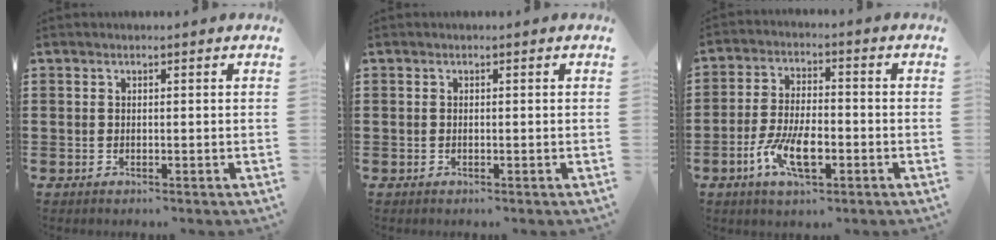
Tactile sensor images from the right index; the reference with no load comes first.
{"total": 0.0}
{"total": 8.3, "force": [-3.4, 3.2, 6.9], "torque": [-0.152, -0.011, -0.065]}